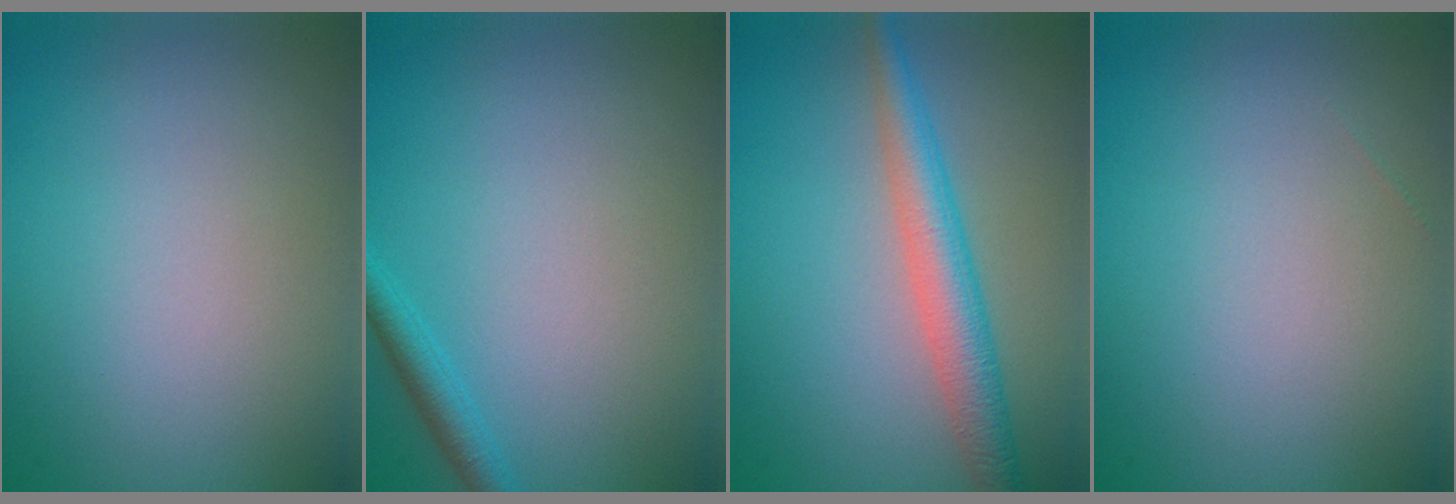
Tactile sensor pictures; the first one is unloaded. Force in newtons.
{"total": 1.9, "press": 1.9, "slide": 0.1}
{"total": 4.2, "press": 4.2, "slide": 0.0}
{"total": 0.0}